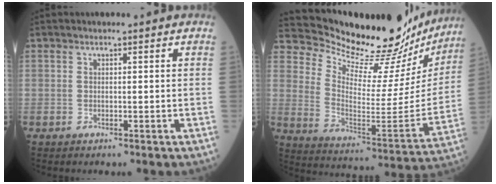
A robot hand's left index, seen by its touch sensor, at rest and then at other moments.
{"total": 25.3, "force": [23.6, 6.1, 6.9], "torque": [-0.112, -0.086, 0.313]}